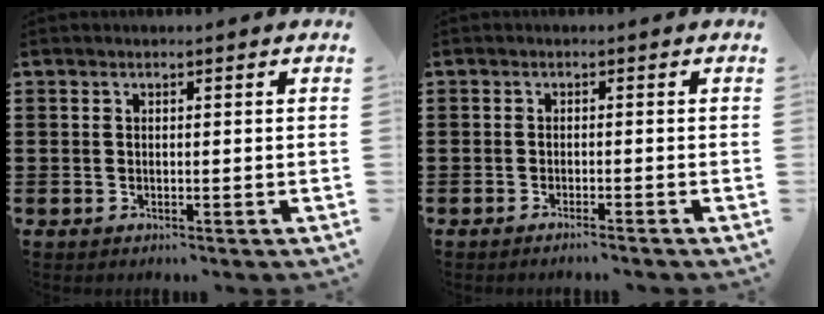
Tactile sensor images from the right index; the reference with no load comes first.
{"total": 1.1, "force": [-1.0, -0.3, 0.3], "torque": [-0.006, 0.000, -0.021]}